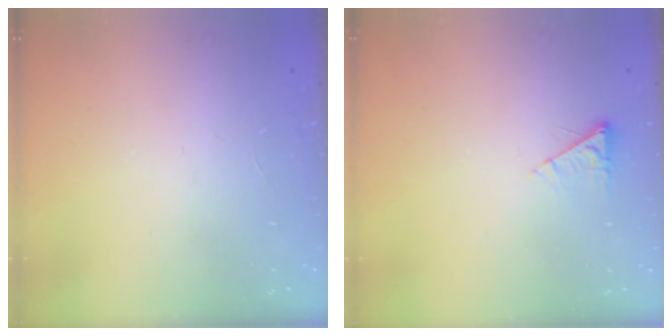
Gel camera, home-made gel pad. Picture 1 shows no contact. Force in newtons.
{"total": 3.0, "press": 3.0, "slide": 0.4}